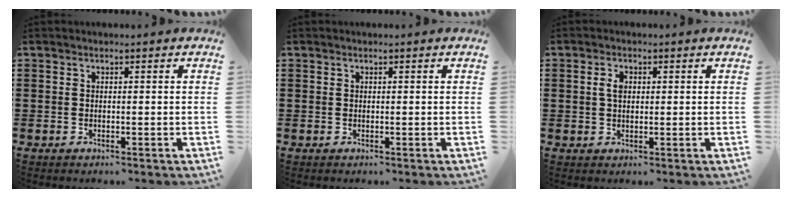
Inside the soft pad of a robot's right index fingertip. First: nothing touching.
{"total": 0.0}
{"total": 2.4, "force": [0.5, 1.4, 1.9], "torque": [-0.040, 0.008, 0.007]}